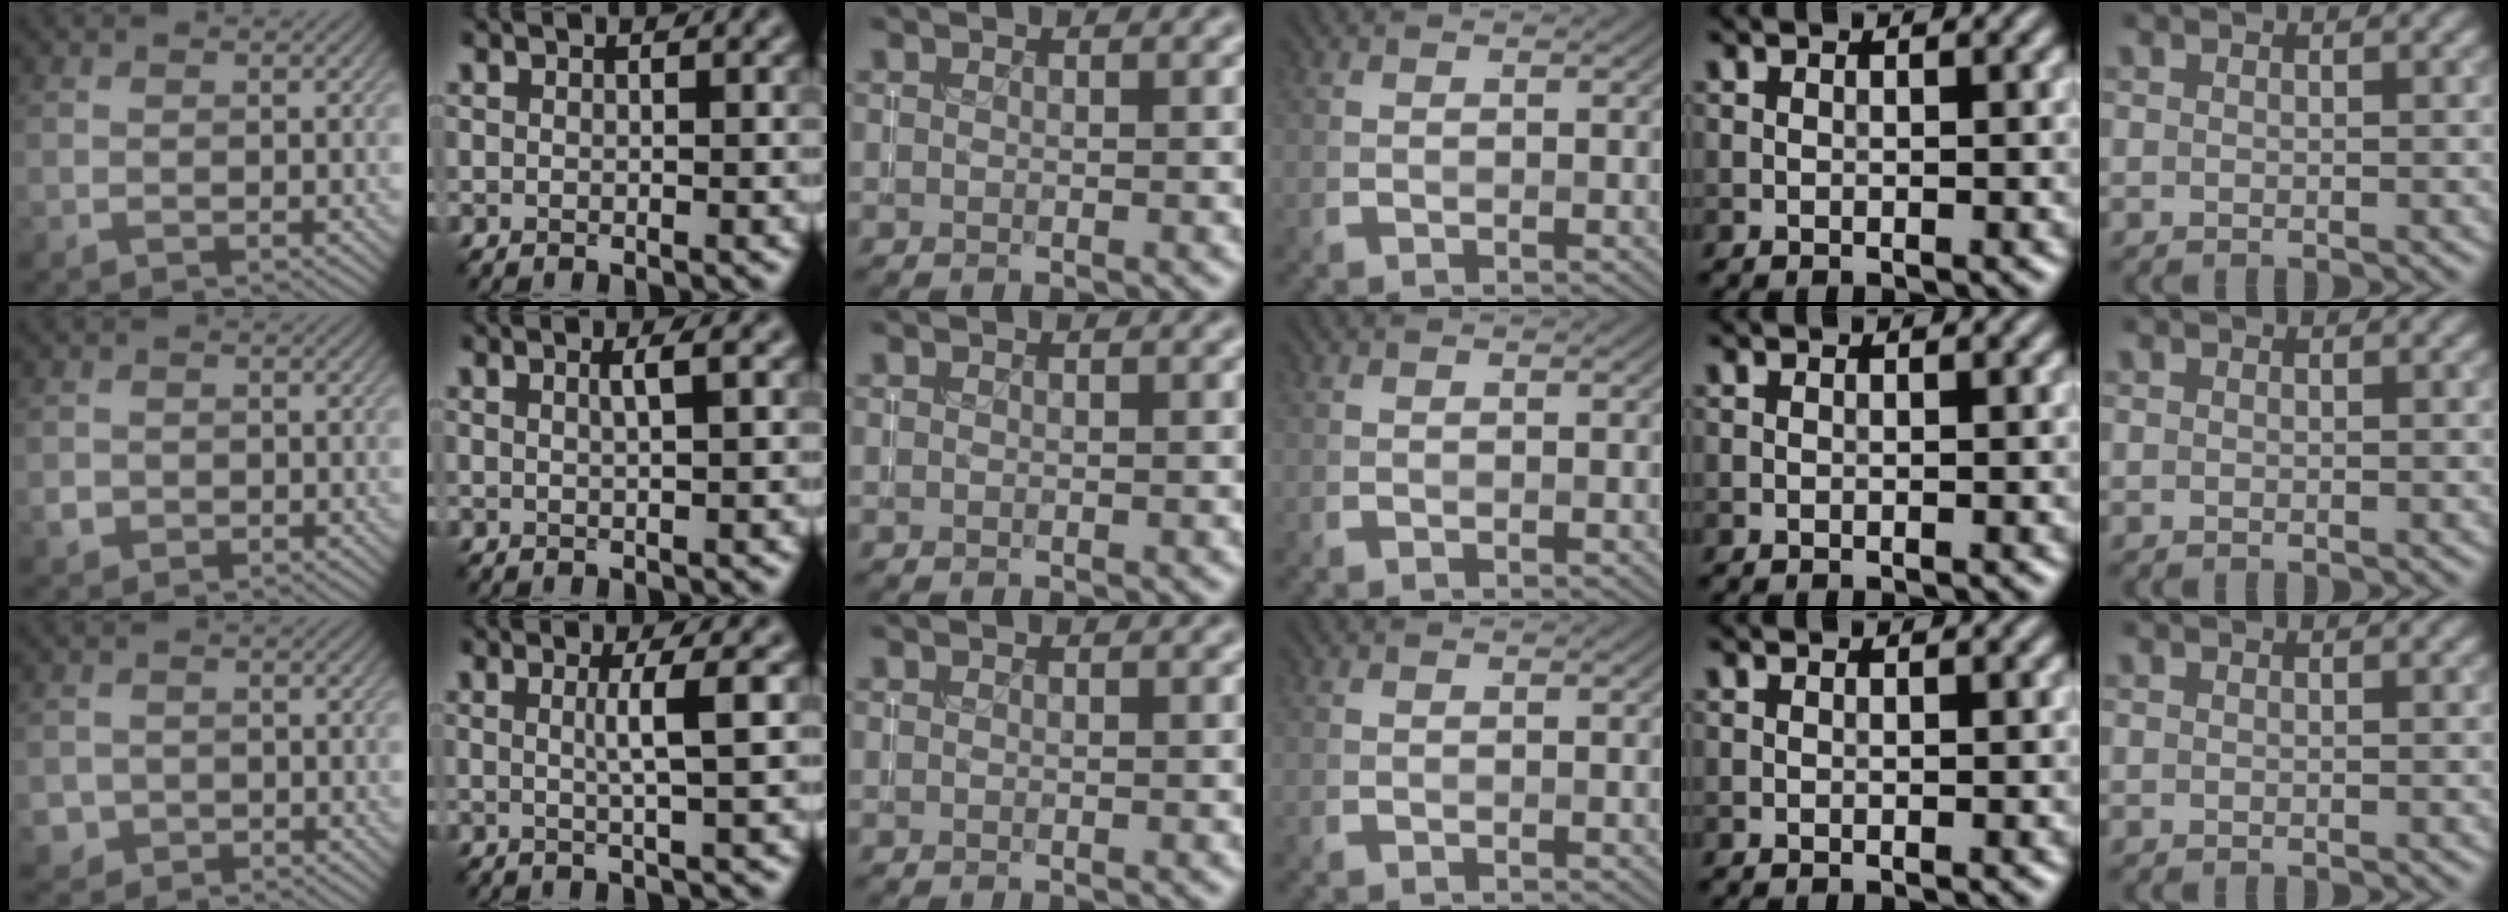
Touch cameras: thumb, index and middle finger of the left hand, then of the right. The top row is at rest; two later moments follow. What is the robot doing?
{"motion": "insert", "object": "coin"}